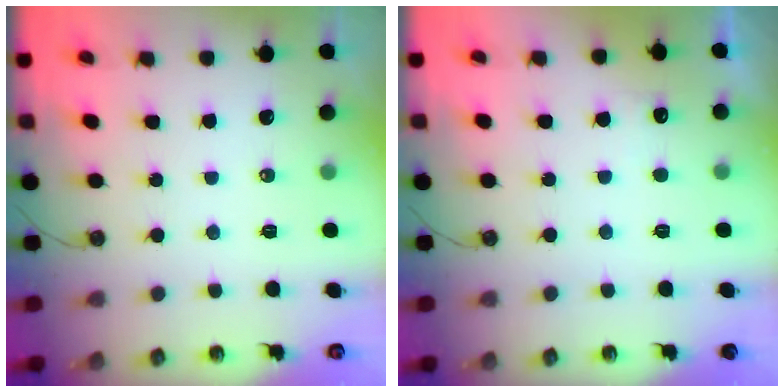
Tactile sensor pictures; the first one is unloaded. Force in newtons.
{"total": 3.7, "press": 3.5, "slide": 1.2}